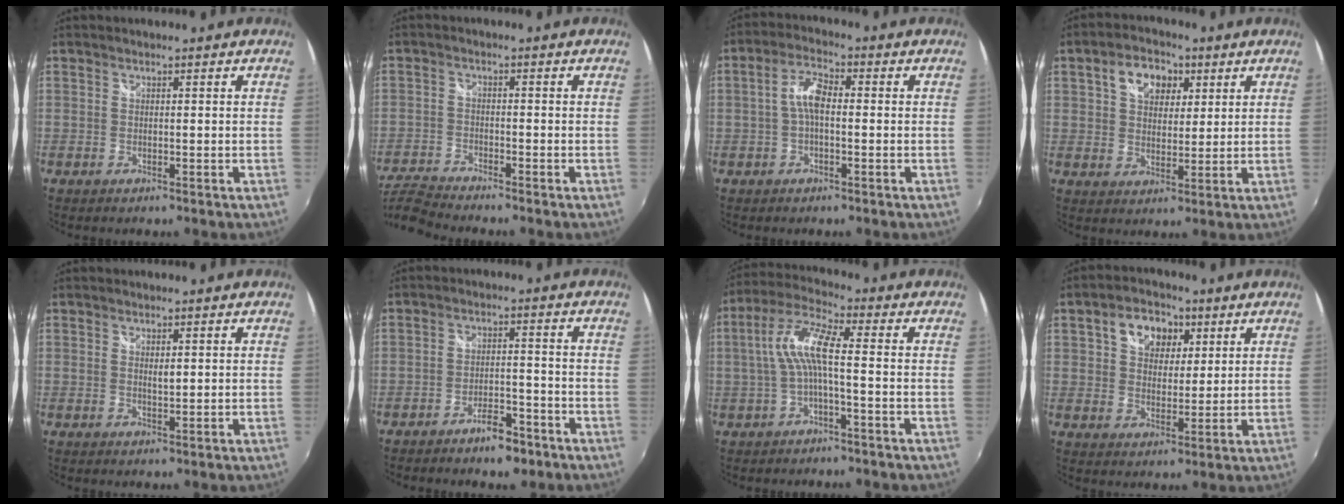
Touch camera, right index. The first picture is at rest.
{"total": 10.6, "force": [-9.3, 1.4, 4.8], "torque": [-0.117, -0.019, -0.176]}
{"total": 4.9, "force": [-0.4, 2.1, 4.4], "torque": [-0.092, 0.016, -0.010]}
{"total": 8.4, "force": [3.5, 5.7, 5.0], "torque": [-0.089, 0.024, 0.058]}
{"total": 1.7, "force": [0.4, 0.7, 1.5], "torque": [-0.024, -0.002, 0.008]}
{"total": 6.0, "force": [-4.6, 2.2, 3.2], "torque": [-0.064, 0.004, -0.067]}
{"total": 7.7, "force": [-0.8, 1.2, 7.6], "torque": [-0.167, 0.015, -0.014]}
{"total": 9.1, "force": [3.9, 6.5, 5.1], "torque": [-0.093, 0.024, 0.064]}